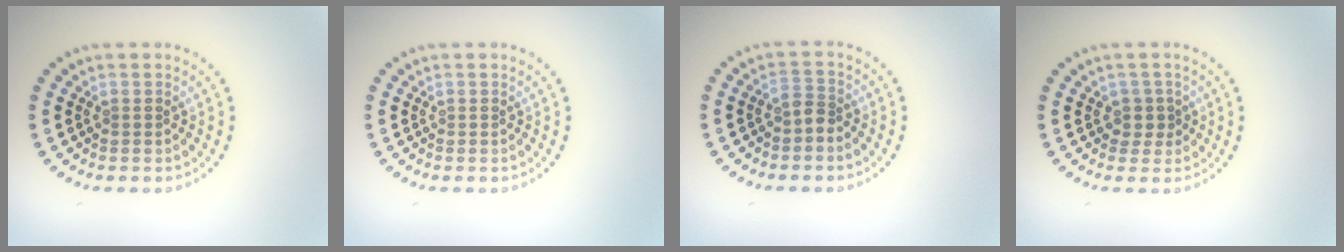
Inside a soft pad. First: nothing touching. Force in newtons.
{"total": 0.0}
{"total": 1.7, "press": 1.3, "slide": 1.1}
{"total": 1.5, "press": 1.0, "slide": 1.1}